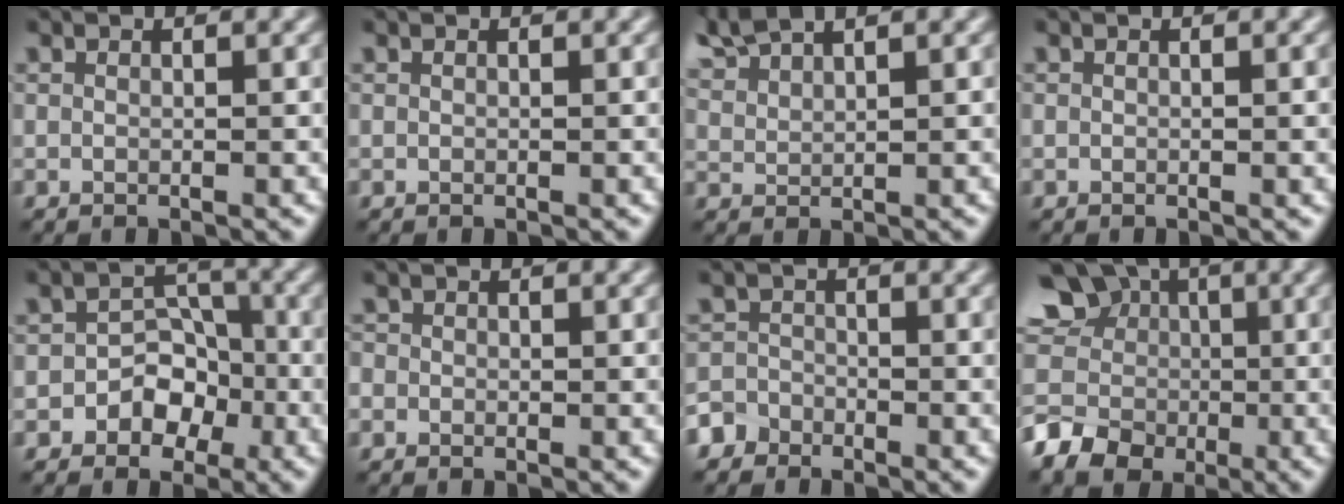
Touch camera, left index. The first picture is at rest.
{"total": 0.0}
{"total": 3.3, "force": [3.0, 0.5, 1.3], "torque": [-0.033, 0.014, 0.064]}
{"total": 1.1, "force": [-0.1, 0.4, 1.0], "torque": [-0.011, -0.004, -0.001]}
{"total": 4.1, "force": [-1.9, 3.3, 1.7], "torque": [0.013, 0.019, -0.047]}
{"total": 0.9, "force": [-0.2, 0.9, 0.2], "torque": [-0.004, -0.003, -0.008]}
{"total": 3.2, "force": [-2.5, 2.0, 0.2], "torque": [0.014, -0.002, -0.049]}
{"total": 8.0, "force": [-0.3, 7.2, 3.4], "torque": [-0.057, 0.018, -0.028]}